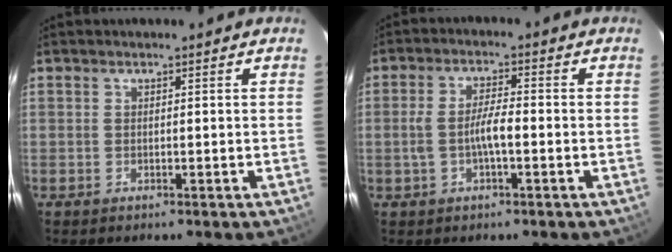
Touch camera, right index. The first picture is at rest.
{"total": 5.1, "force": [-1.3, 1.2, 4.8], "torque": [-0.094, 0.006, -0.022]}